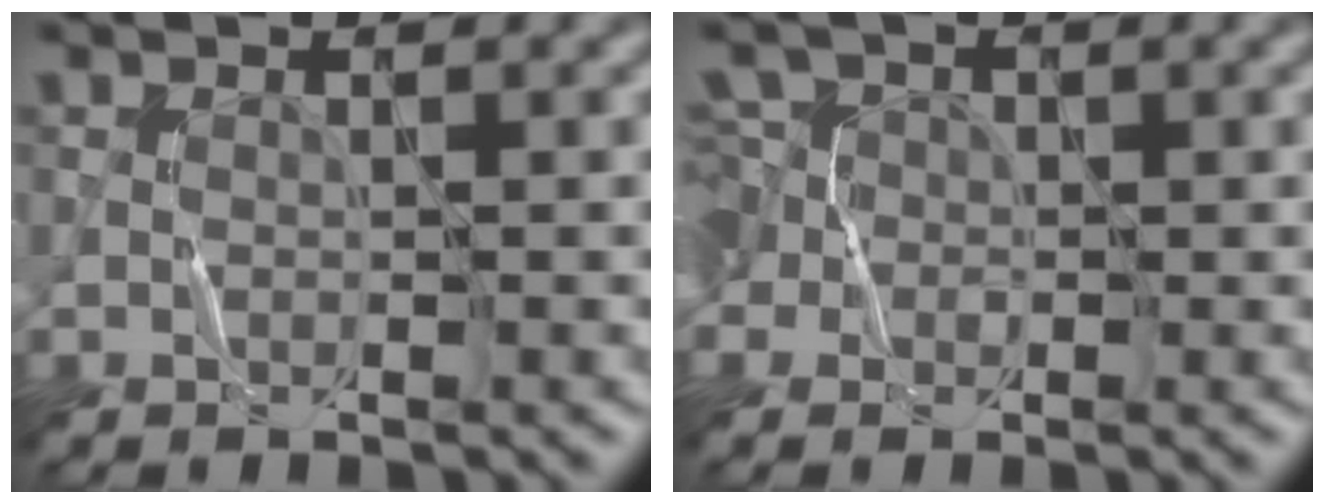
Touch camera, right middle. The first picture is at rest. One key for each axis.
{"total": 5.1, "fx": 0.7, "fy": 4.5, "fz": 2.3, "tx": -0.046, "ty": 0.033, "tz": -0.024}